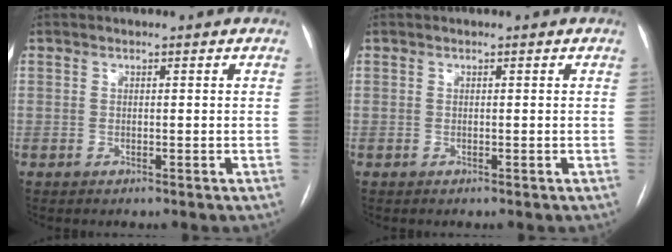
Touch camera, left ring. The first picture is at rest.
{"total": 0.0}